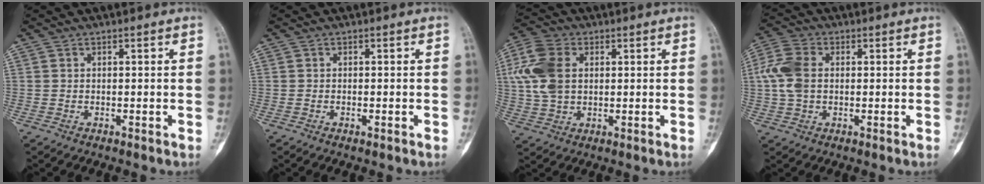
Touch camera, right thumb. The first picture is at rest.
{"total": 0.6, "force": [-0.3, 0.2, 0.5], "torque": [-0.009, 0.002, -0.005]}
{"total": 10.7, "force": [2.0, 7.3, 7.6], "torque": [-0.167, 0.010, 0.037]}
{"total": 8.0, "force": [0.6, 5.5, 5.8], "torque": [-0.138, 0.017, 0.008]}